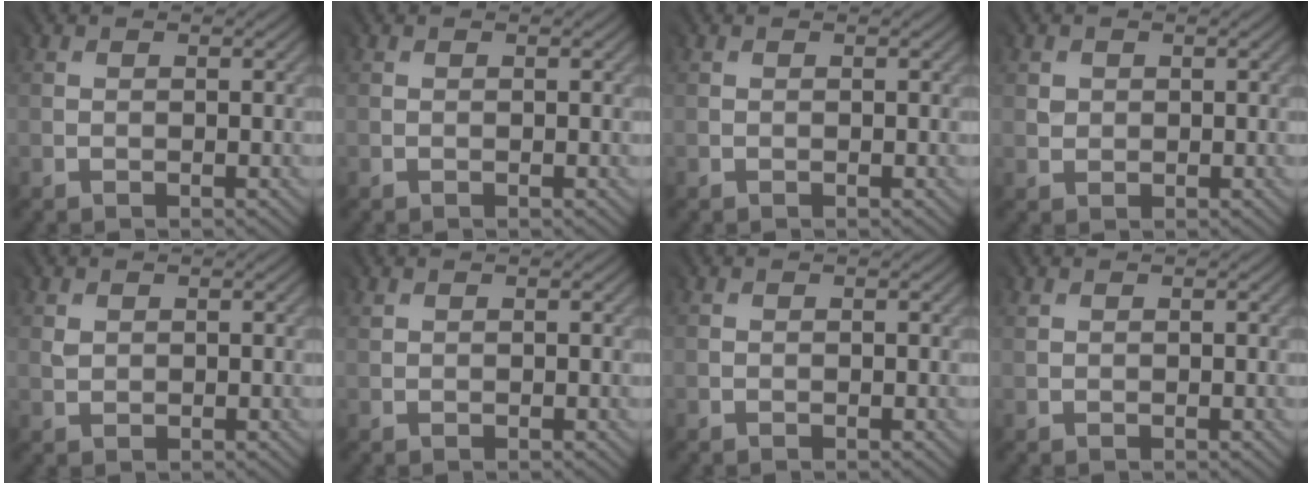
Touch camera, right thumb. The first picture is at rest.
{"total": 0.0}
{"total": 0.0}
{"total": 1.4, "force": [0.8, 0.9, -0.7], "torque": [0.005, -0.003, 0.011]}
{"total": 1.2, "force": [1.0, 0.6, -0.4], "torque": [0.000, 0.000, 0.018]}
{"total": 0.9, "force": [0.8, 0.3, 0.1], "torque": [-0.005, 0.000, 0.016]}
{"total": 0.0}
{"total": 0.9, "force": [0.8, 0.3, 0.1], "torque": [-0.006, 0.000, 0.017]}